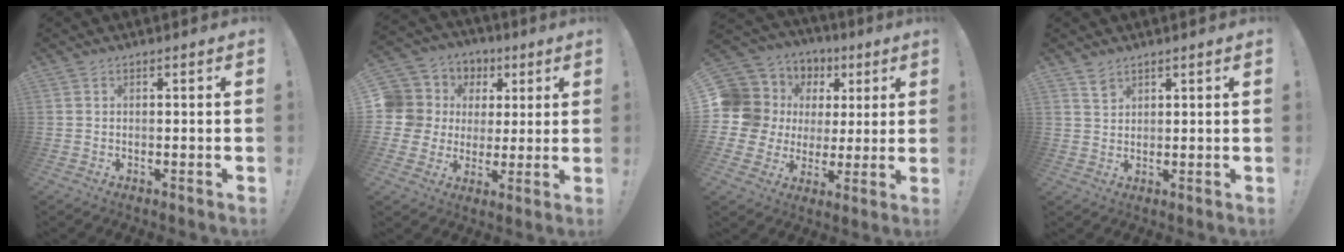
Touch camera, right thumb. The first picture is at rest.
{"total": 11.3, "force": [2.9, 10.4, 3.4], "torque": [-0.080, -0.016, 0.070]}
{"total": 12.9, "force": [3.3, 11.7, 4.4], "torque": [-0.079, -0.019, 0.090]}
{"total": 3.0, "force": [2.2, 1.7, 0.9], "torque": [-0.006, -0.016, 0.041]}